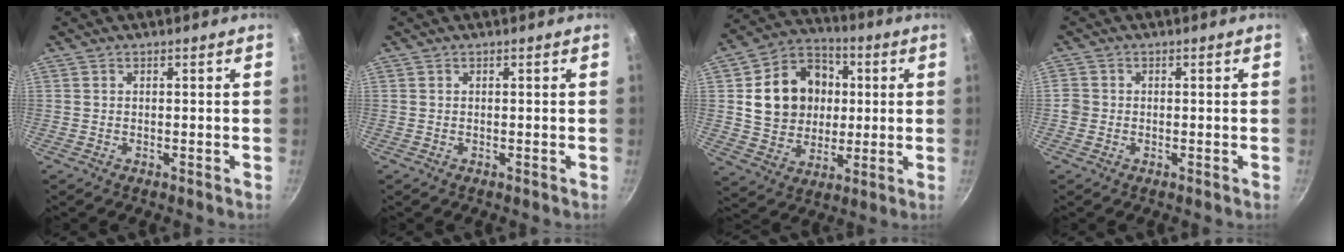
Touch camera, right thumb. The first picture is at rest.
{"total": 0.0}
{"total": 17.3, "force": [2.2, 14.4, 9.3], "torque": [-0.124, 0.018, 0.041]}
{"total": 2.1, "force": [-0.5, 1.9, 0.6], "torque": [-0.005, 0.010, -0.010]}